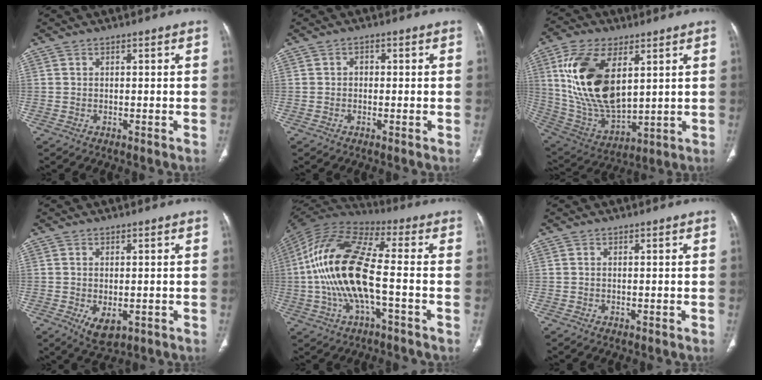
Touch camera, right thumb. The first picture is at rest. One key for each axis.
{"total": 1.4, "fx": -0.1, "fy": 1.2, "fz": 0.7, "tx": -0.003, "ty": 0.006, "tz": -0.005}
{"total": 20.6, "fx": 5.9, "fy": 11.0, "fz": 16.5, "tx": -0.303, "ty": -0.027, "tz": 0.122}
{"total": 5.1, "fx": -1.5, "fy": 2.9, "fz": 4.0, "tx": -0.064, "ty": -0.009, "tz": -0.013}
{"total": 18.5, "fx": -2.3, "fy": 6.7, "fz": 17.0, "tx": -0.353, "ty": 0.035, "tz": -0.046}
{"total": 0.0}